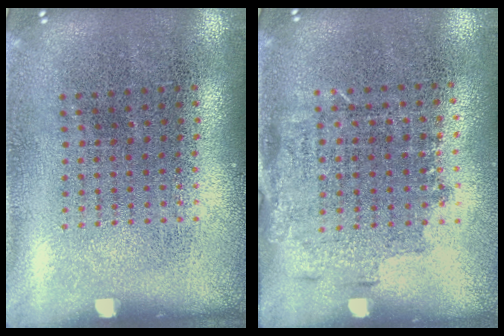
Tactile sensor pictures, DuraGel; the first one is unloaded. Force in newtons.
{"total": 1.5, "press": 1.2, "slide": 1.0}